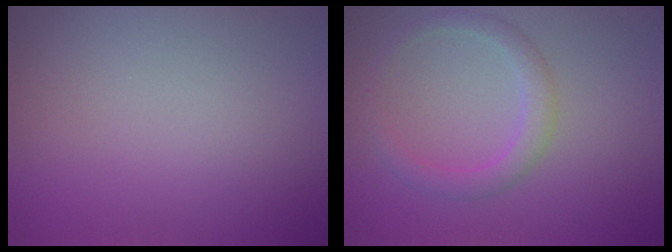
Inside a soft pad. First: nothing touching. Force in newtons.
{"total": 2.2, "press": 2.2, "slide": 0.1}